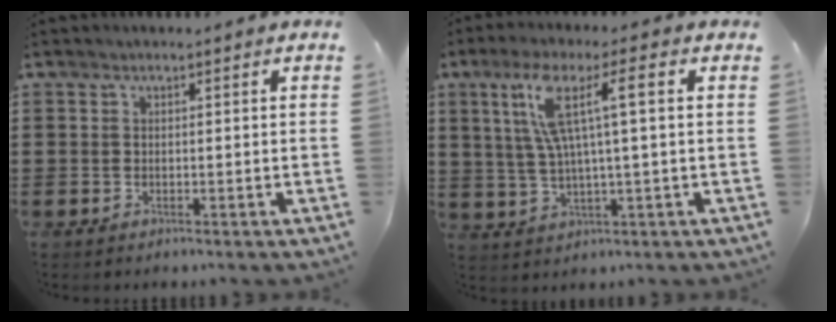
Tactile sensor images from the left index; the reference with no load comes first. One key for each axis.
{"total": 9.0, "fx": 2.4, "fy": 0.7, "fz": 8.6, "tx": -0.185, "ty": -0.001, "tz": 0.031}